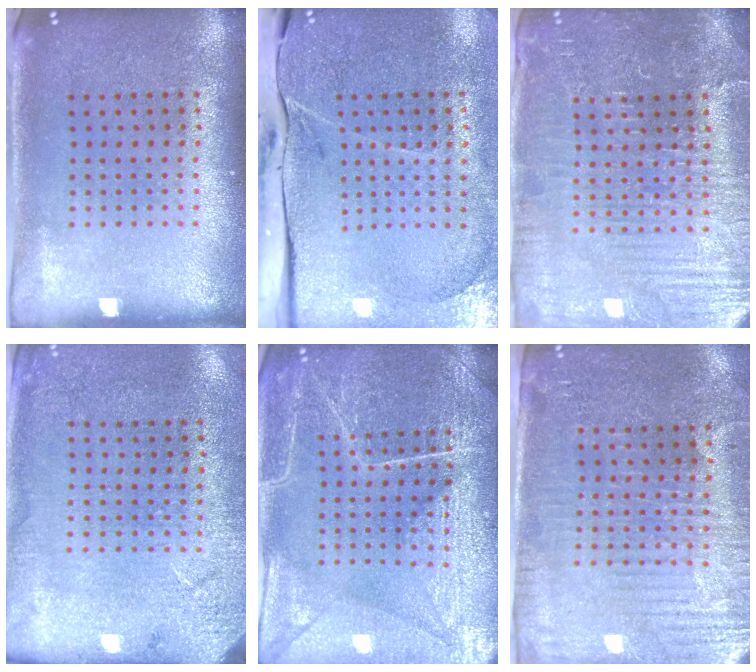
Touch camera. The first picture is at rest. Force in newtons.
{"total": 4.1, "press": 3.4, "slide": 2.3}
{"total": 4.4, "press": 4.2, "slide": 1.2}
{"total": 2.6, "press": 2.4, "slide": 1.1}
{"total": 4.0, "press": 4.0, "slide": 0.3}
{"total": 3.5, "press": 3.3, "slide": 1.2}